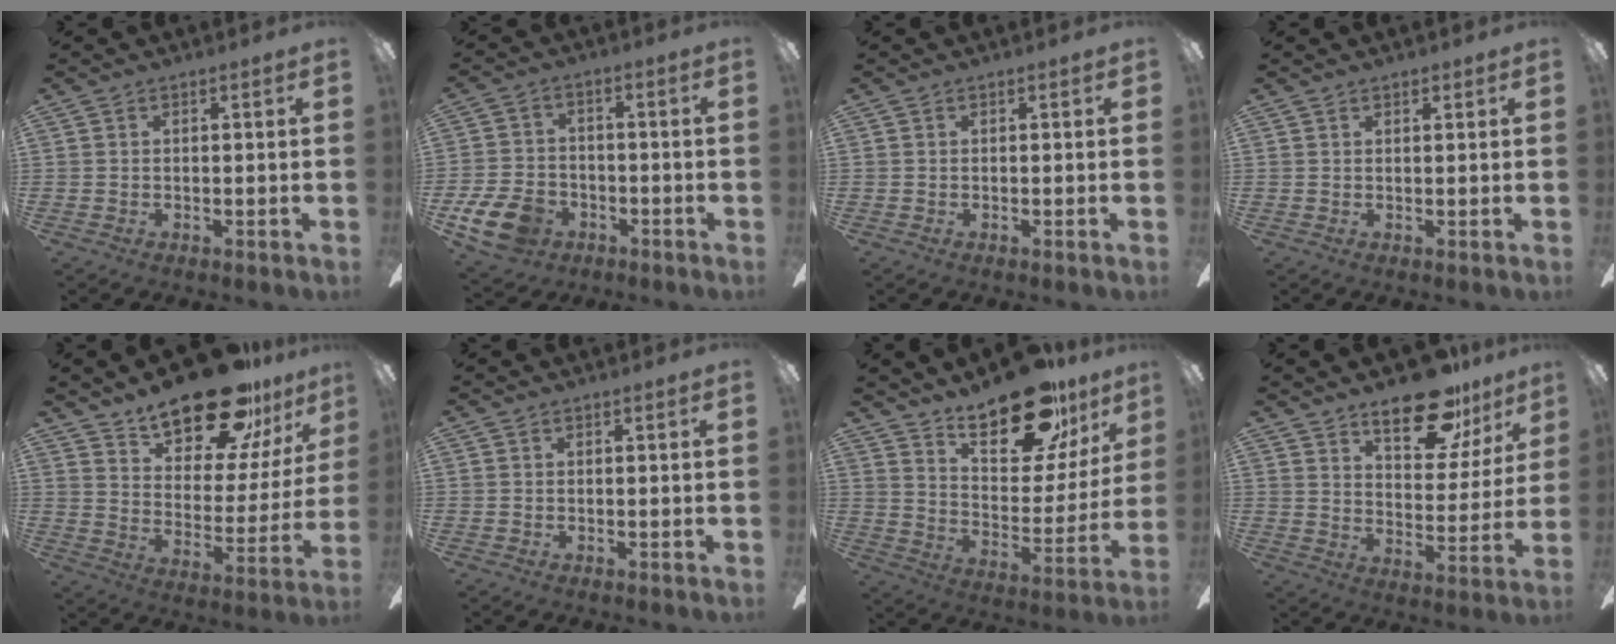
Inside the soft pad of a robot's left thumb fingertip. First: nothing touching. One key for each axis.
{"total": 10.9, "fx": -5.7, "fy": 7.2, "fz": 5.8, "tx": -0.132, "ty": 0.034, "tz": -0.103}
{"total": 0.0}
{"total": 0.8, "fx": 0.7, "fy": 0.3, "fz": 0.1, "tx": -0.003, "ty": 0.001, "tz": 0.013}
{"total": 21.4, "fx": 17.2, "fy": 7.5, "fz": 10.2, "tx": -0.165, "ty": -0.117, "tz": 0.296}
{"total": 0.0}
{"total": 21.9, "fx": 17.0, "fy": 8.0, "fz": 11.1, "tx": -0.169, "ty": -0.110, "tz": 0.288}
{"total": 16.6, "fx": 12.6, "fy": 6.8, "fz": 8.4, "tx": -0.117, "ty": -0.076, "tz": 0.216}